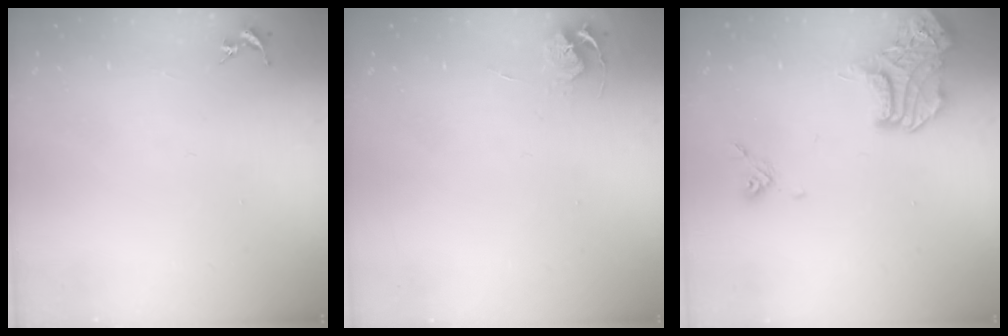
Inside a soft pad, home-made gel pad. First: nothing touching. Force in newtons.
{"total": 5.2, "press": 5.2, "slide": 0.6}
{"total": 15.6, "press": 15.5, "slide": 0.7}